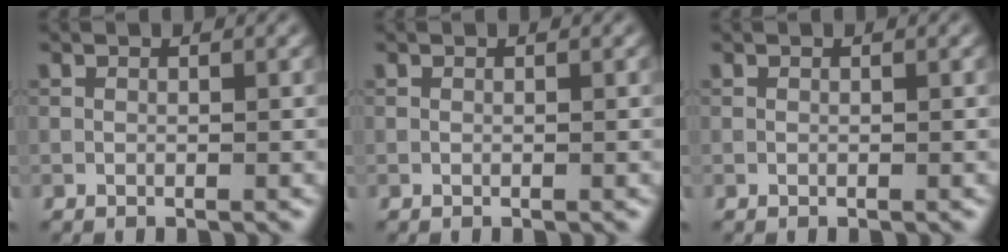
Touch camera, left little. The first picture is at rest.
{"total": 0.0}
{"total": 0.0}